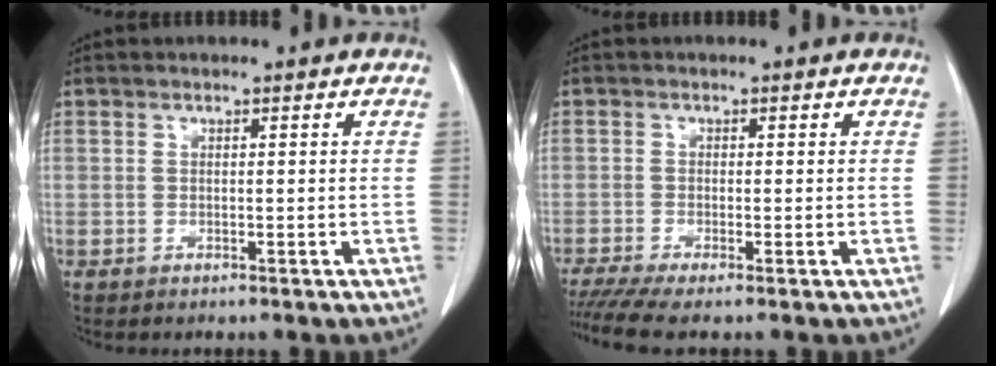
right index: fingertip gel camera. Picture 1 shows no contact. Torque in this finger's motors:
{"motor_torque": [0.72, -0.71, 0.29, 0.08]}